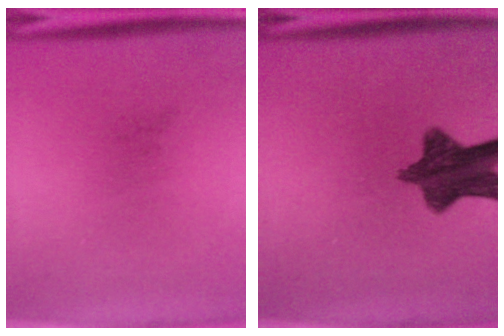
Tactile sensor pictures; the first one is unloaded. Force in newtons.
{"total": 10.3}